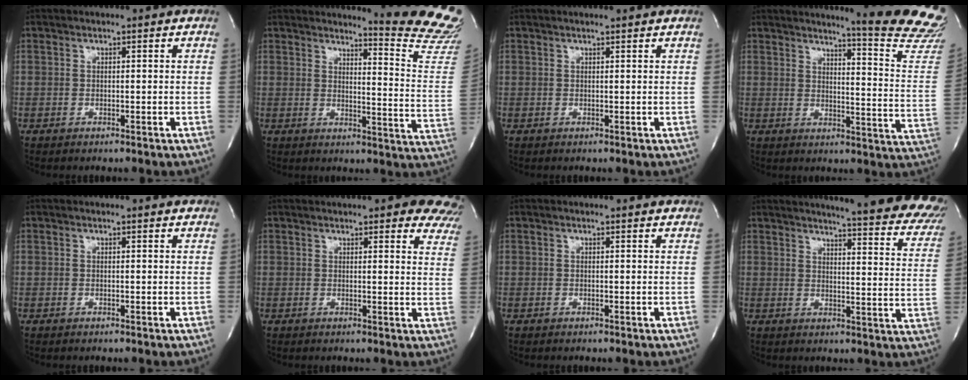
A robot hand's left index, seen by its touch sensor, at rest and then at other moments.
{"total": 14.4, "force": [14.1, -1.4, 2.8], "torque": [-0.030, -0.153, 0.140]}
{"total": 2.4, "force": [2.3, -0.2, 0.8], "torque": [-0.016, 0.010, 0.026]}
{"total": 17.5, "force": [16.2, -0.8, 6.5], "torque": [-0.082, -0.139, 0.173]}
{"total": 1.8, "force": [1.7, 0.2, 0.3], "torque": [-0.014, 0.000, 0.011]}
{"total": 16.3, "force": [14.0, 3.8, 7.4], "torque": [-0.076, -0.016, 0.139]}
{"total": 2.3, "force": [2.2, 0.3, 0.4], "torque": [-0.013, 0.000, 0.014]}
{"total": 23.5, "force": [20.7, 2.9, 10.8], "torque": [-0.134, -0.088, 0.220]}